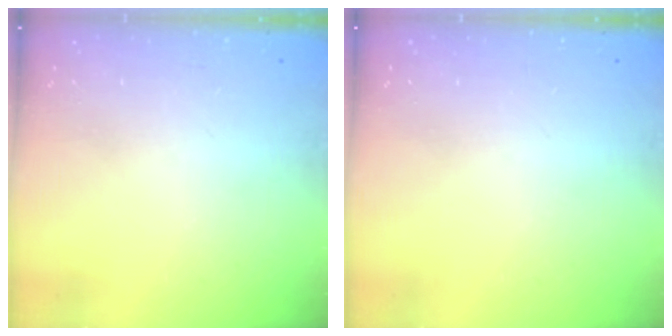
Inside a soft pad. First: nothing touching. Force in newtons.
{"total": 0.0}